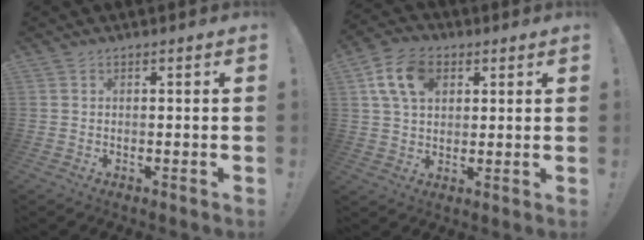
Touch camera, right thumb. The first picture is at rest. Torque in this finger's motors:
{"motor_torque": [1.36, 1.52, 0.04, 0.15, 0.24]}